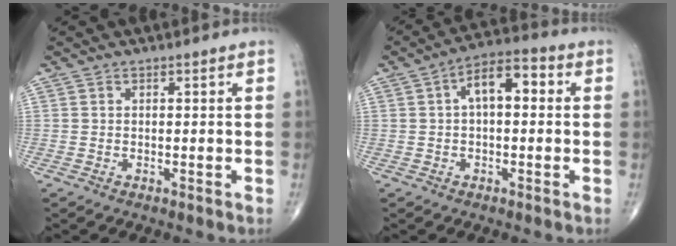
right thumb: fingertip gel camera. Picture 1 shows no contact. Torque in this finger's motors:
{"motor_torque": [0.77, 2.46, 1.24, 0.06, 0.11]}